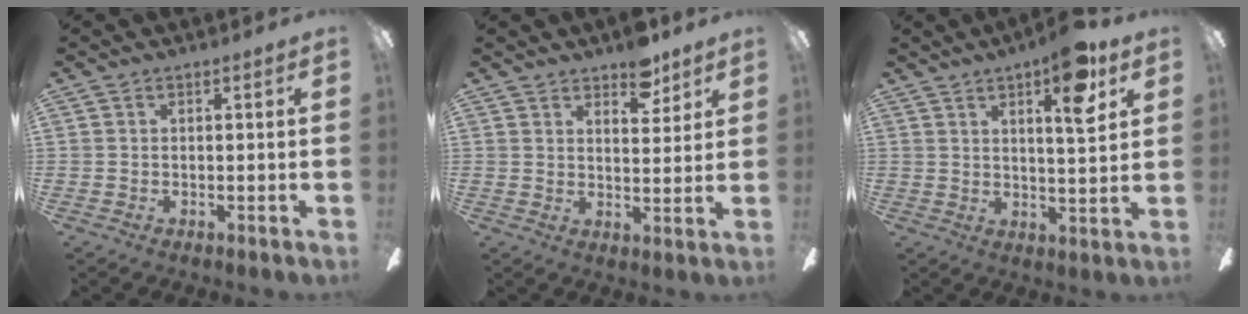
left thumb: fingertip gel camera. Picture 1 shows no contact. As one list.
[{"total": 6.9, "force": [5.5, 3.1, 2.8], "torque": [-0.020, -0.029, 0.095]}, {"total": 10.9, "force": [6.2, 2.8, 8.5], "torque": [-0.117, -0.024, 0.095]}]